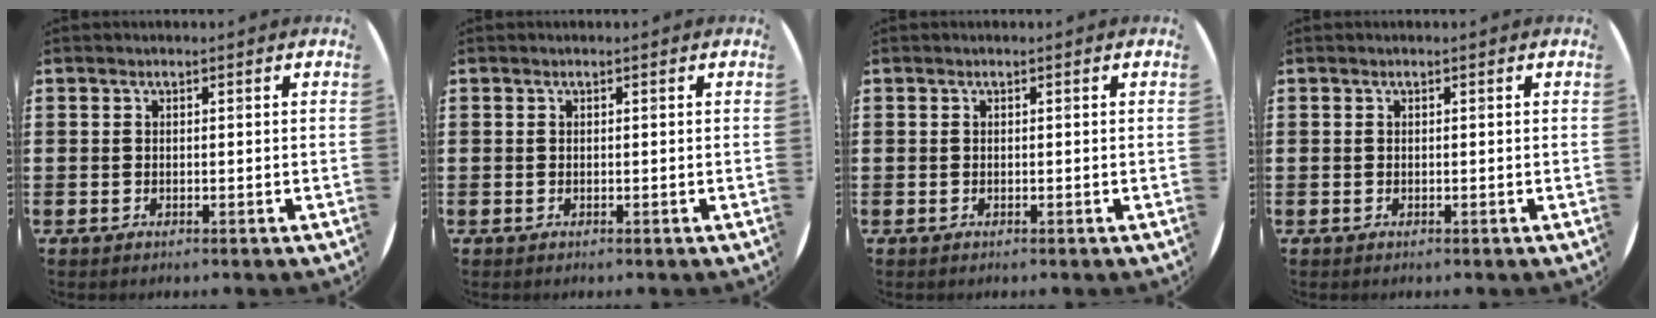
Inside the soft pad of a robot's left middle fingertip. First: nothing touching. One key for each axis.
{"total": 0.0}
{"total": 0.0}
{"total": 0.0}